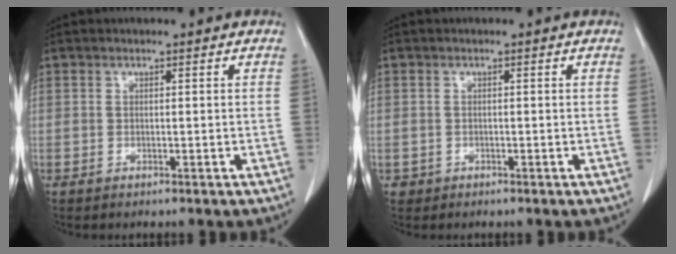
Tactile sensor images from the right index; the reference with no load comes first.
{"total": 1.0, "force": [-0.4, 0.9, -0.1], "torque": [-0.001, 0.007, -0.007]}